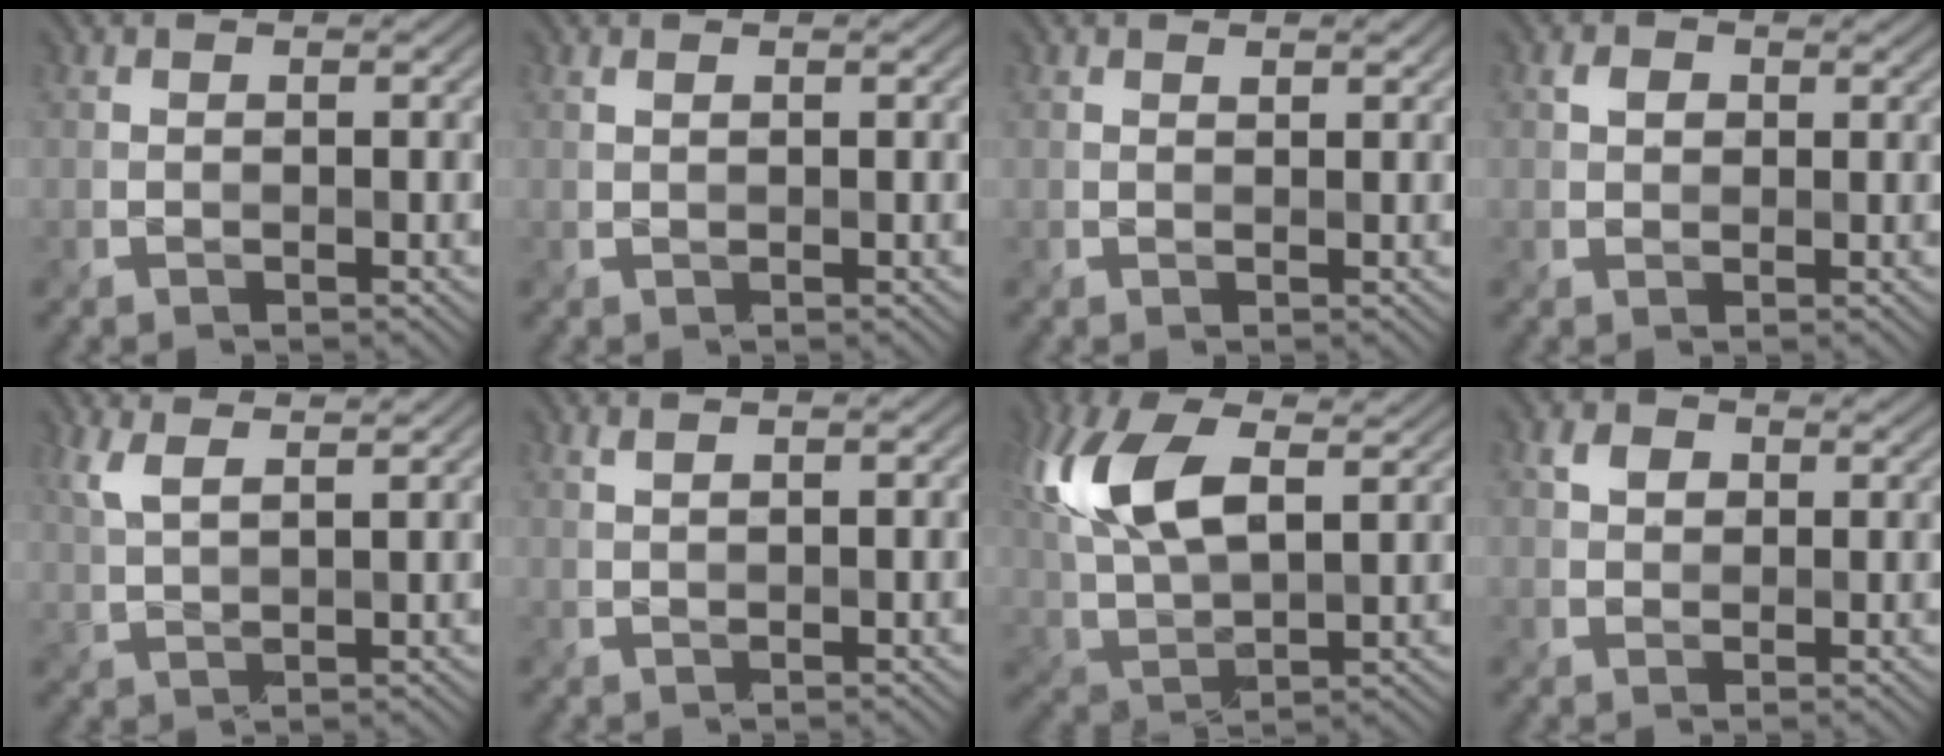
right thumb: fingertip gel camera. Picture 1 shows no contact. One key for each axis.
{"total": 0.5, "fx": 0.4, "fy": -0.1, "fz": 0.3, "tx": -0.008, "ty": 0.001, "tz": 0.011}
{"total": 0.9, "fx": 0.8, "fy": 0.2, "fz": 0.3, "tx": -0.004, "ty": -0.001, "tz": 0.017}
{"total": 1.7, "fx": 0.6, "fy": 1.4, "fz": 0.8, "tx": -0.012, "ty": -0.002, "tz": 0.007}
{"total": 5.1, "fx": 3.9, "fy": 1.1, "fz": 3.2, "tx": -0.073, "ty": 0.010, "tz": 0.066}
{"total": 1.2, "fx": 1.0, "fy": -0.1, "fz": 0.7, "tx": -0.009, "ty": 0.001, "tz": 0.019}
{"total": 13.5, "fx": 5.2, "fy": 6.6, "fz": 10.6, "tx": -0.244, "ty": 0.010, "tz": 0.096}
{"total": 2.4, "fx": 1.1, "fy": 1.9, "fz": 1.0, "tx": -0.020, "ty": -0.002, "tz": 0.016}